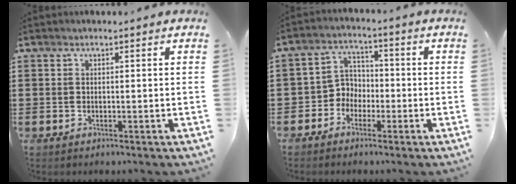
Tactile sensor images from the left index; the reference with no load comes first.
{"total": 4.5, "force": [-2.2, 3.8, 0.9], "torque": [-0.039, 0.009, -0.051]}